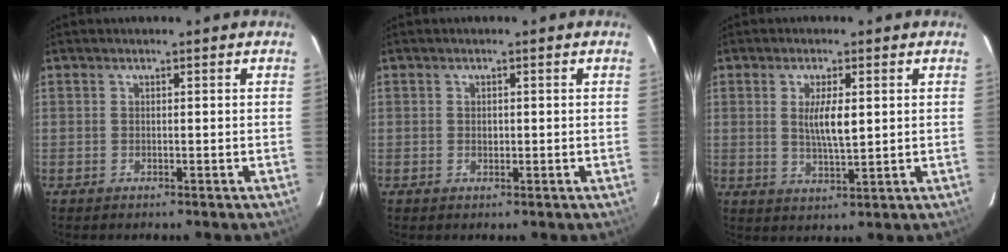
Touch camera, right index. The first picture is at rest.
{"total": 1.0, "force": [0.0, 0.9, 0.4], "torque": [-0.005, 0.000, 0.001]}
{"total": 5.5, "force": [1.0, 1.5, 5.2], "torque": [-0.096, -0.005, 0.022]}